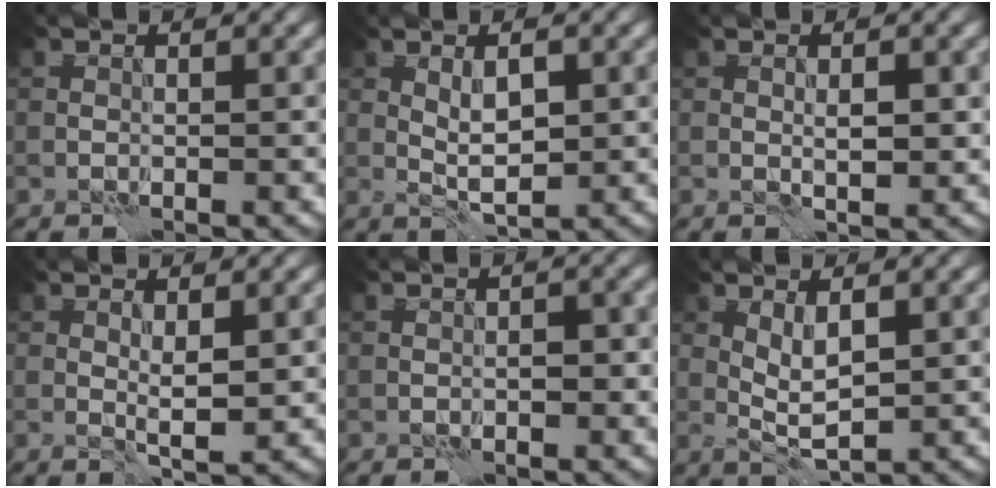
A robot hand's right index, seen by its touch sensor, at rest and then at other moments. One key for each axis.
{"total": 2.9, "fx": 0.2, "fy": 1.1, "fz": 2.7, "tx": -0.049, "ty": -0.002, "tz": 0.005}
{"total": 2.1, "fx": 0.0, "fy": 0.6, "fz": 2.0, "tx": -0.034, "ty": -0.003, "tz": 0.001}
{"total": 2.0, "fx": 0.3, "fy": 0.3, "fz": 2.0, "tx": -0.037, "ty": -0.004, "tz": 0.006}
{"total": 2.0, "fx": -0.3, "fy": 1.1, "fz": 1.7, "tx": -0.016, "ty": 0.004, "tz": -0.005}
{"total": 2.9, "fx": 0.4, "fy": 0.9, "fz": 2.7, "tx": -0.054, "ty": -0.002, "tz": 0.010}